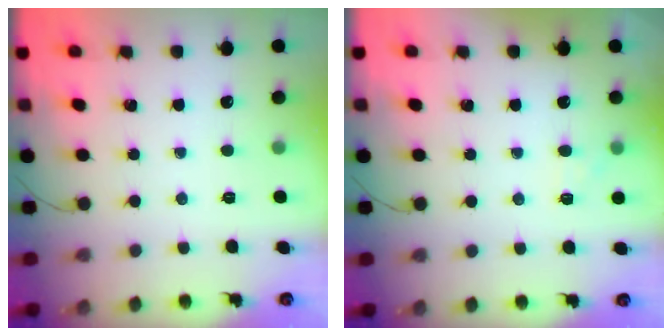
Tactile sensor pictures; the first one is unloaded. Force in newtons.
{"total": 4.7, "press": 4.4, "slide": 1.5}